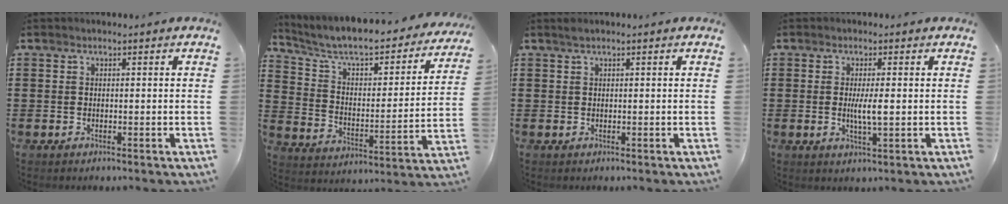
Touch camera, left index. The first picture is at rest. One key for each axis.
{"total": 6.4, "fx": 5.5, "fy": 1.3, "fz": 2.9, "tx": -0.082, "ty": -0.046, "tz": 0.089}
{"total": 0.6, "fx": 0.4, "fy": 0.0, "fz": 0.4, "tx": -0.007, "ty": 0.000, "tz": 0.008}
{"total": 3.5, "fx": 0.1, "fy": 0.4, "fz": 3.5, "tx": -0.063, "ty": -0.004, "tz": 0.000}